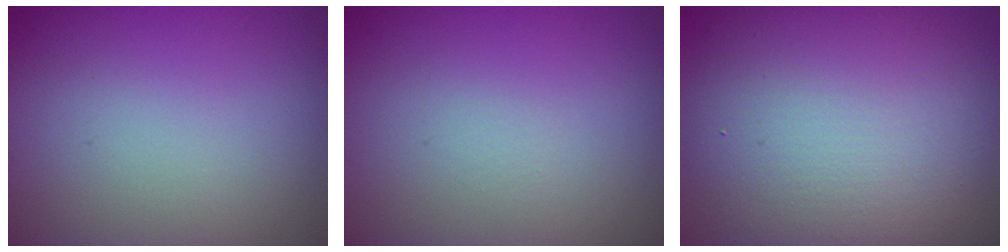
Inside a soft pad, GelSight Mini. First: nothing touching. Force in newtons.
{"total": 0.0}
{"total": 10.9, "press": 10.9, "slide": 0.6}